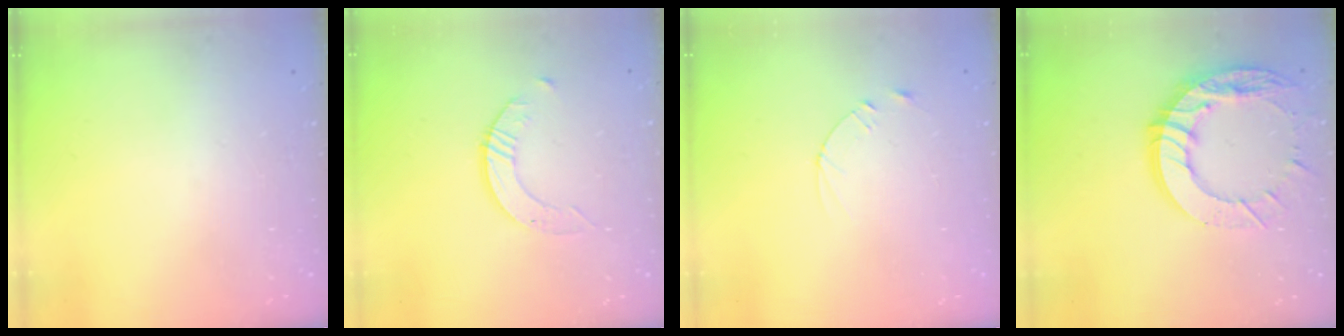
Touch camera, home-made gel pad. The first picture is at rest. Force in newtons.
{"total": 2.4, "press": 2.4, "slide": 0.3}
{"total": 2.4, "press": 2.3, "slide": 0.2}
{"total": 16.7, "press": 16.6, "slide": 1.6}